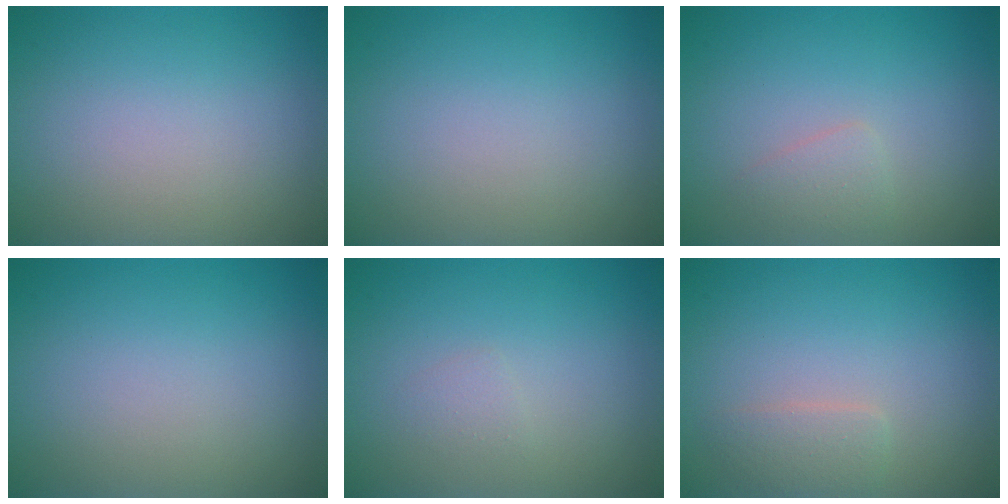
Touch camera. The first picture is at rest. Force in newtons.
{"total": 0.0}
{"total": 1.2, "press": 1.2, "slide": 0.0}
{"total": 0.0}
{"total": 0.8, "press": 0.8, "slide": 0.0}
{"total": 1.5, "press": 1.5, "slide": 0.1}